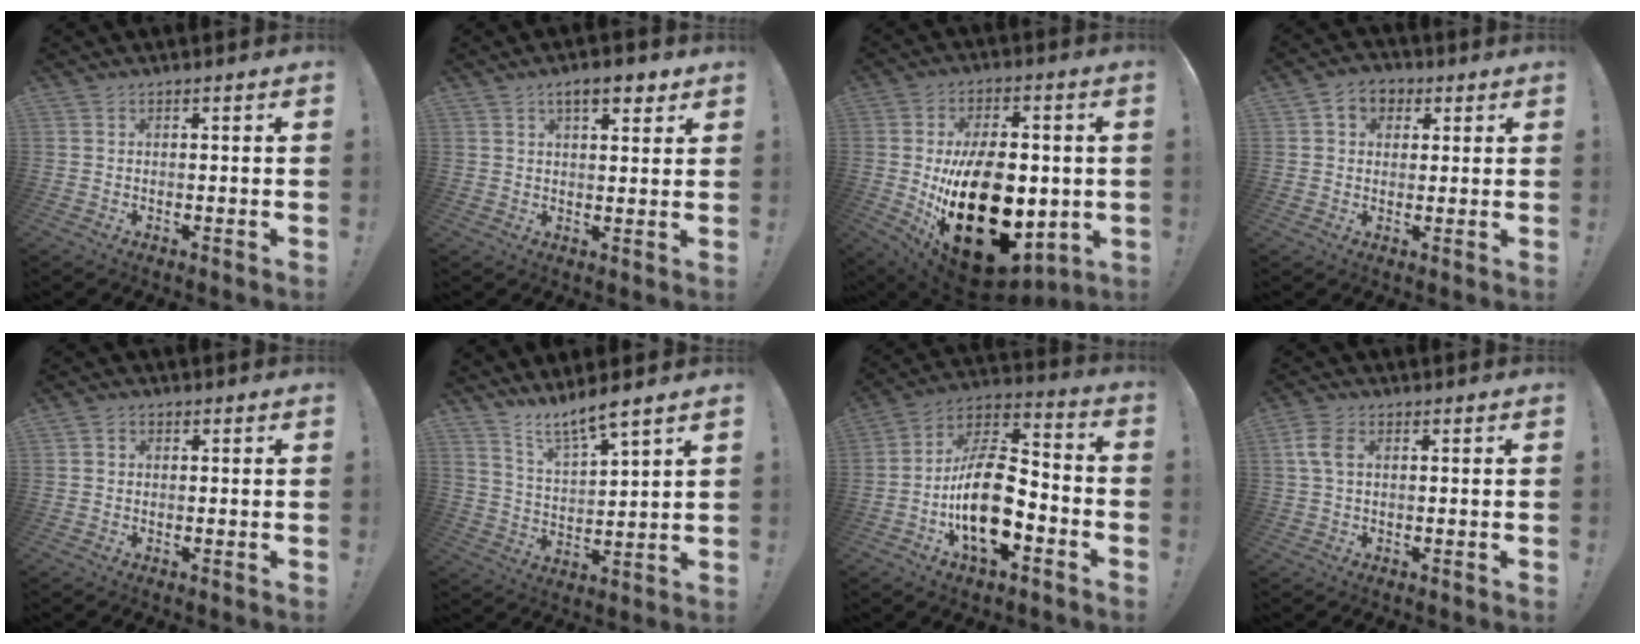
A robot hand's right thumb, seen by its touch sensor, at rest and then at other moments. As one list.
[{"total": 6.7, "force": [3.9, 2.7, 4.7], "torque": [-0.059, -0.014, 0.063]}, {"total": 29.6, "force": [-4.2, 17.3, 23.6], "torque": [-0.405, 0.008, -0.045]}, {"total": 6.2, "force": [2.1, 5.1, 2.9], "torque": [-0.037, -0.002, 0.040]}, {"total": 1.3, "force": [0.0, 1.2, 0.5], "torque": [-0.001, 0.001, -0.003]}, {"total": 8.7, "force": [7.7, 0.7, 4.1], "torque": [-0.070, -0.059, 0.133]}, {"total": 20.1, "force": [-5.6, 10.6, 16.2], "torque": [-0.302, 0.034, -0.088]}, {"total": 5.1, "force": [1.1, 3.2, 3.8], "torque": [-0.077, 0.003, 0.018]}]